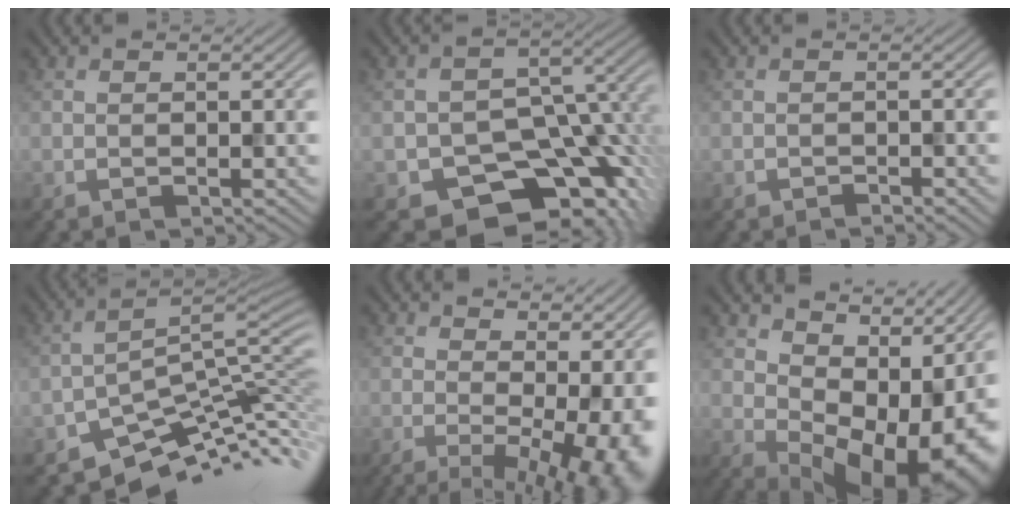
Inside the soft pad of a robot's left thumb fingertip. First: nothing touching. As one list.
[{"total": 12.8, "force": [-7.3, 8.6, 6.0], "torque": [-0.072, -0.015, -0.088]}, {"total": 1.2, "force": [-1.2, 0.0, 0.0], "torque": [0.008, 0.004, -0.019]}, {"total": 7.1, "force": [-5.7, 2.2, 3.7], "torque": [-0.058, -0.001, -0.091]}, {"total": 10.7, "force": [-0.9, 4.2, 9.7], "torque": [-0.125, -0.012, 0.014]}, {"total": 13.9, "force": [2.7, 9.1, 10.1], "torque": [-0.101, -0.009, 0.085]}]